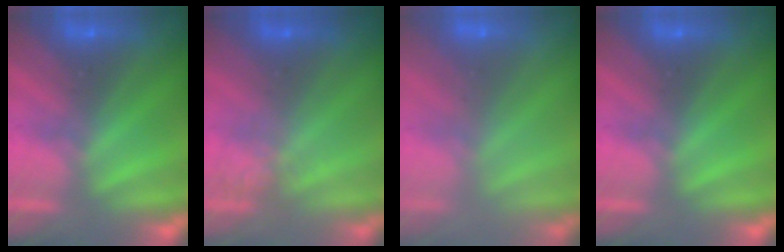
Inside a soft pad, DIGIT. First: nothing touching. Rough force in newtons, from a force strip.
{"total": 1.5}
{"total": 2.4}
{"total": 0.0}